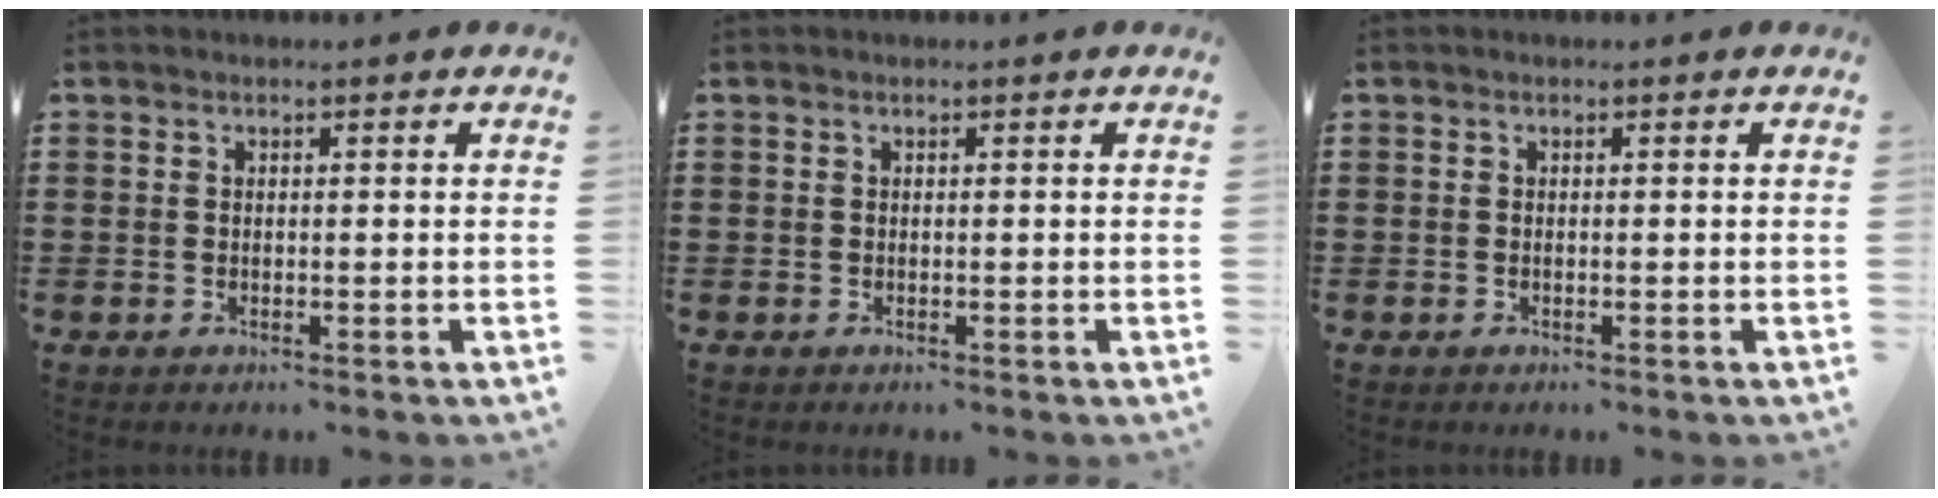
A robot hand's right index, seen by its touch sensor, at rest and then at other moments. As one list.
[{"total": 0.0}, {"total": 0.0}]